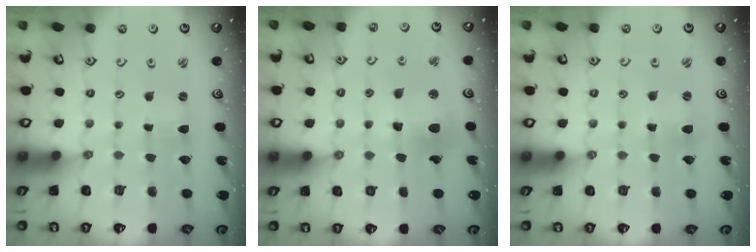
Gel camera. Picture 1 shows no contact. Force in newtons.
{"total": 11.1, "press": 11.0, "slide": 1.4}
{"total": 2.6, "press": 2.6, "slide": 0.3}